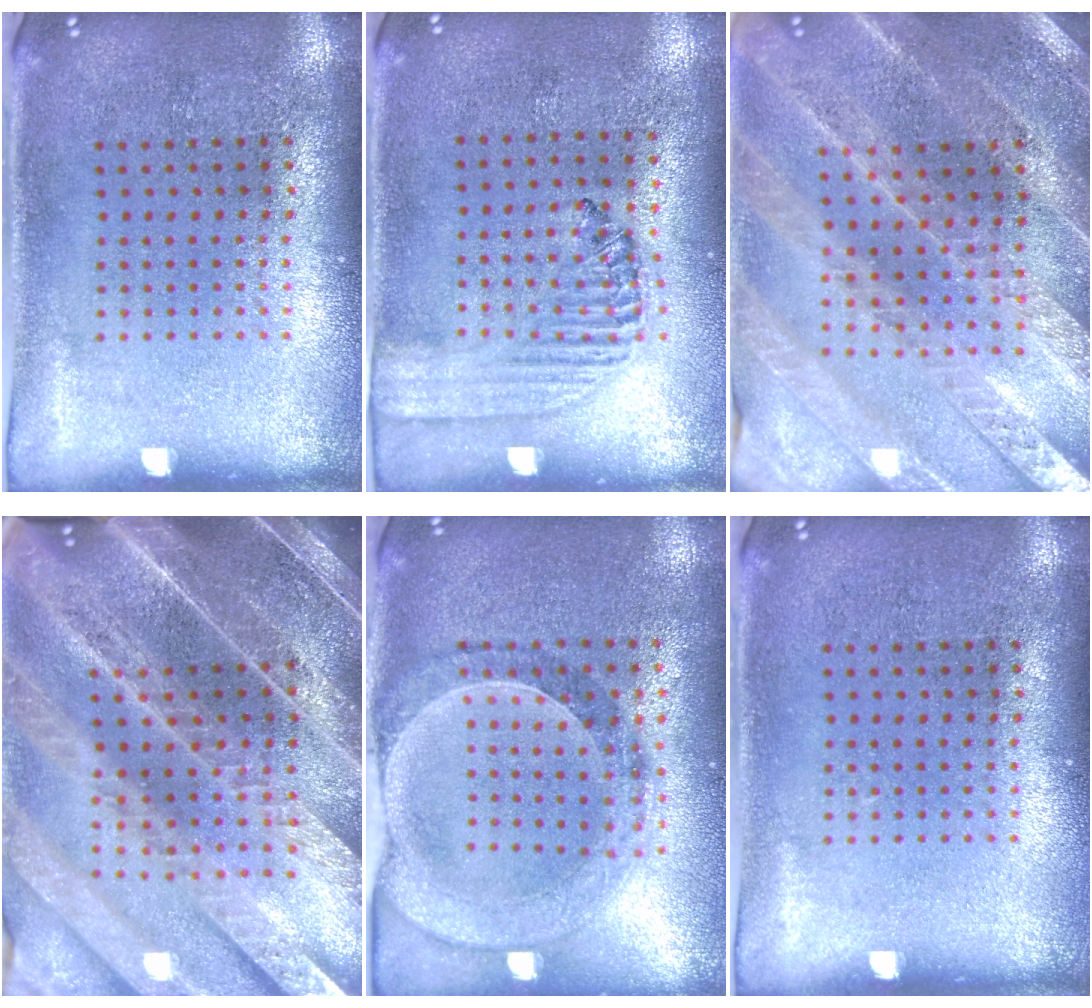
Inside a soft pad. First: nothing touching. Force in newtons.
{"total": 1.4, "press": 1.2, "slide": 0.6}
{"total": 2.5, "press": 2.5, "slide": 0.2}
{"total": 5.0, "press": 4.3, "slide": 2.6}
{"total": 1.0, "press": 0.9, "slide": 0.2}
{"total": 0.0}